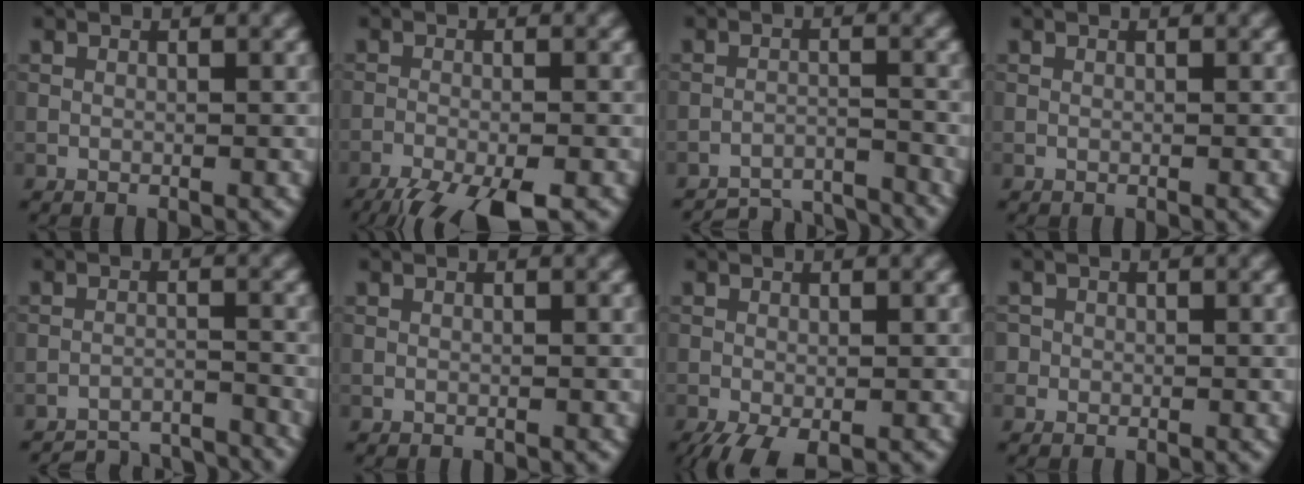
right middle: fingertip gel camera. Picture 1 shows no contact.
{"total": 7.8, "force": [-5.8, 1.7, 4.9], "torque": [-0.085, -0.036, -0.098]}
{"total": 7.5, "force": [-7.3, 1.4, 1.2], "torque": [-0.017, -0.009, -0.107]}
{"total": 0.0}
{"total": 6.8, "force": [-6.6, 1.2, 1.0], "torque": [-0.014, -0.007, -0.097]}
{"total": 0.0}
{"total": 3.6, "force": [-2.2, 1.2, 2.6], "torque": [-0.049, -0.011, -0.036]}
{"total": 1.0, "force": [0.0, 1.0, 0.0], "torque": [0.009, -0.003, -0.004]}